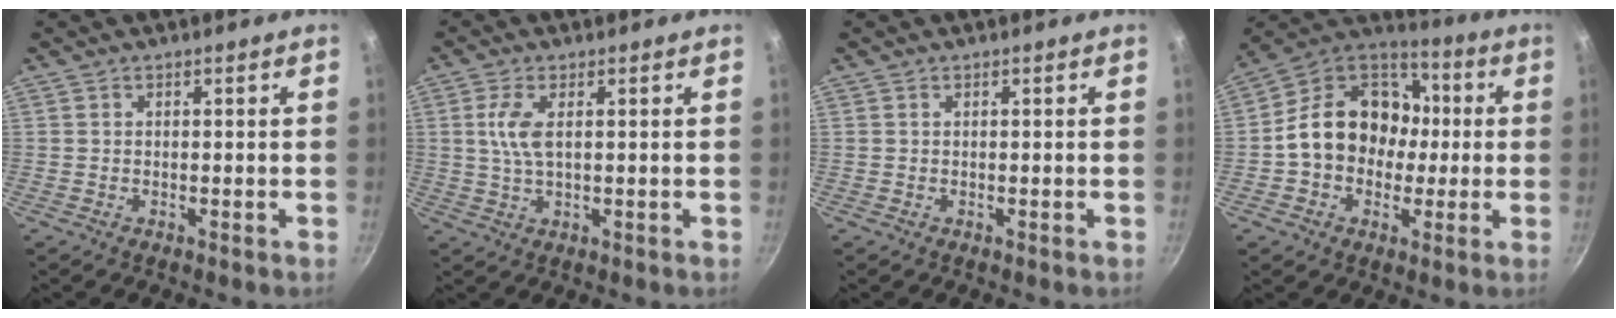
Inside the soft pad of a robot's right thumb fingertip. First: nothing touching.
{"total": 5.2, "force": [1.1, 2.1, 4.6], "torque": [-0.100, 0.001, 0.023]}
{"total": 0.0}
{"total": 17.7, "force": [-0.2, 14.4, 10.2], "torque": [-0.129, 0.046, -0.019]}